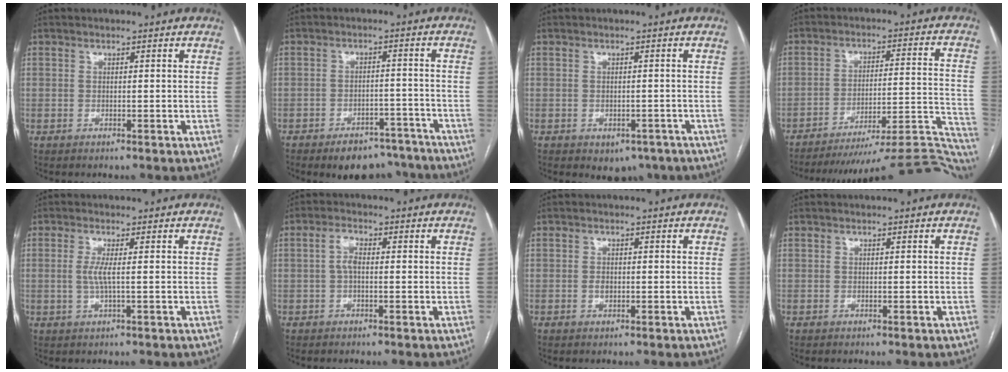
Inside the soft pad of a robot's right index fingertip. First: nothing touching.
{"total": 10.1, "force": [-8.5, 4.5, 3.0], "torque": [-0.017, 0.016, -0.108]}
{"total": 4.4, "force": [-2.9, 2.8, 1.6], "torque": [-0.006, 0.003, -0.030]}
{"total": 26.7, "force": [-25.3, 0.8, 8.4], "torque": [-0.020, 0.009, -0.333]}
{"total": 2.6, "force": [0.1, -0.1, 2.6], "torque": [-0.060, -0.003, 0.001]}
{"total": 2.8, "force": [0.1, 1.2, 2.5], "torque": [-0.050, 0.010, 0.000]}
{"total": 1.2, "force": [-0.2, 0.8, 0.9], "torque": [-0.015, 0.001, -0.002]}
{"total": 0.0}